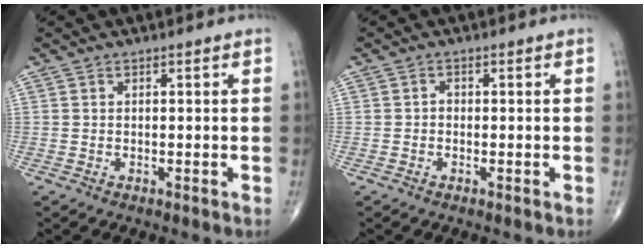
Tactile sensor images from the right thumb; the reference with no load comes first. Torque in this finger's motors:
{"motor_torque": [0.29, 0.18, 0.22, 0.07, 0.00]}